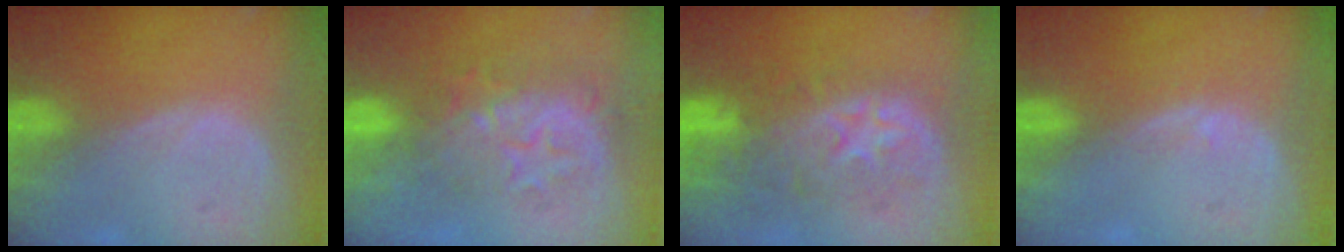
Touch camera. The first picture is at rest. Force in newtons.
{"total": 9.2, "press": 8.1, "slide": 4.5}
{"total": 9.5, "press": 9.0, "slide": 3.1}
{"total": 0.8, "press": 0.6, "slide": 0.6}